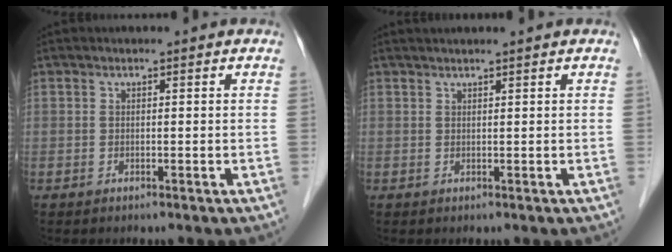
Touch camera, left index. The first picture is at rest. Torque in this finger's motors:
{"motor_torque": [0.19, -0.22, 0.07, 0.01]}